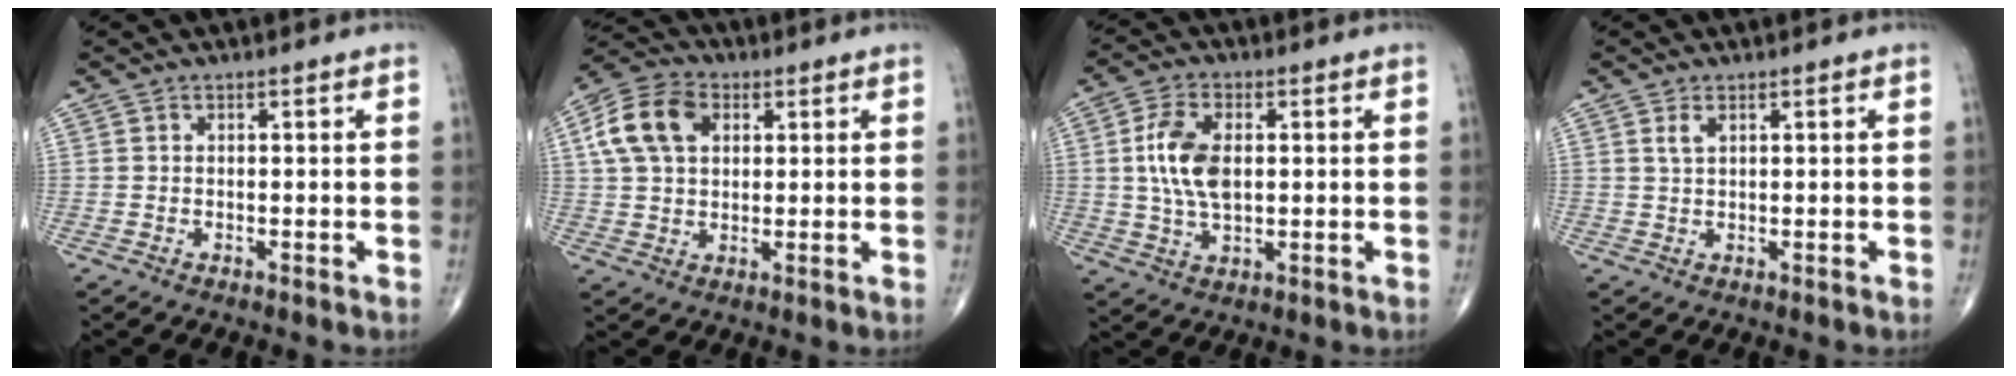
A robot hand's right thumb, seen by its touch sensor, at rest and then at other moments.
{"total": 11.3, "force": [3.3, 7.8, 7.5], "torque": [-0.134, 0.014, 0.054]}
{"total": 9.7, "force": [1.2, 5.3, 8.0], "torque": [-0.158, 0.000, 0.025]}
{"total": 1.6, "force": [0.9, 0.7, 1.2], "torque": [-0.027, 0.003, 0.022]}